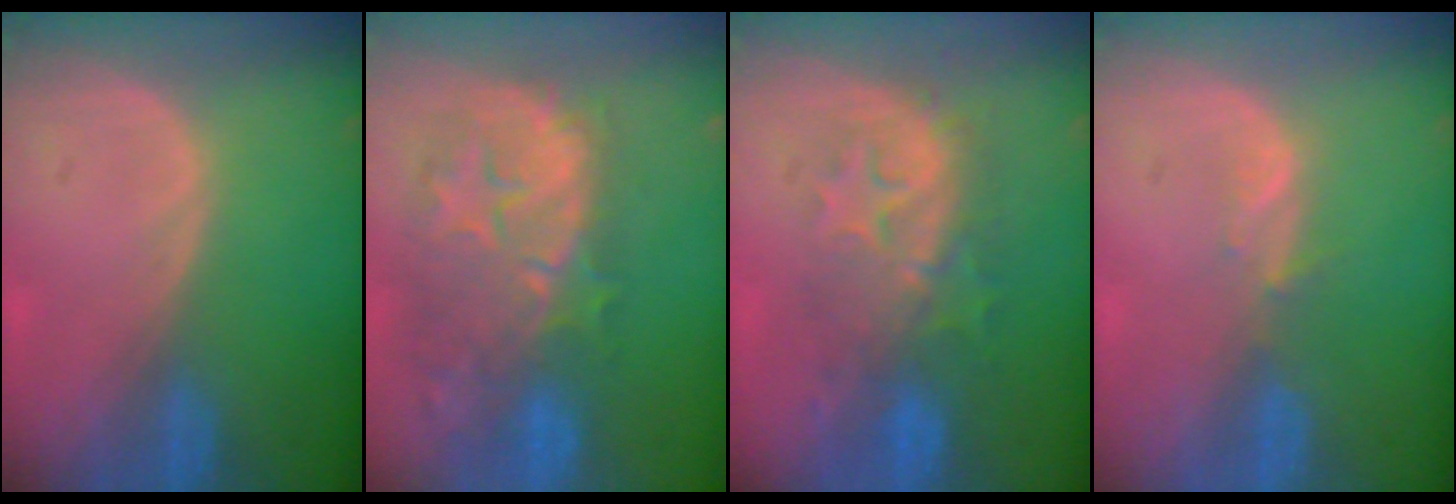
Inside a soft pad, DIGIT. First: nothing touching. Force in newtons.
{"total": 11.3, "press": 10.4, "slide": 4.3}
{"total": 8.2, "press": 8.2, "slide": 0.8}
{"total": 1.7, "press": 1.5, "slide": 0.8}